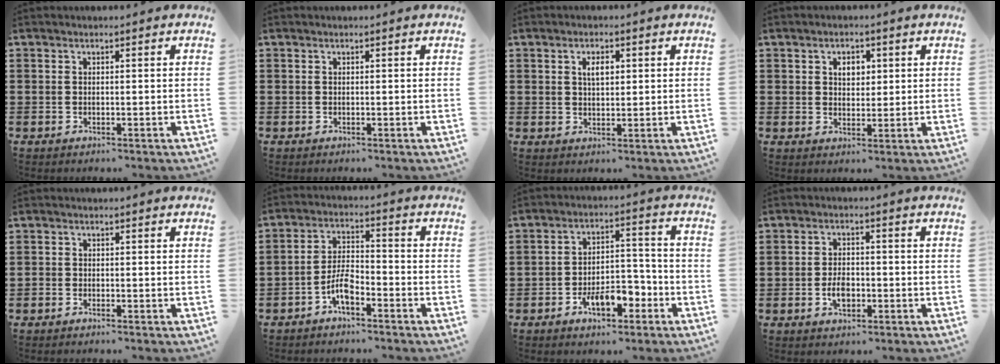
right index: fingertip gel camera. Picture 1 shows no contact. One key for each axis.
{"total": 0.0}
{"total": 2.6, "fx": 0.8, "fy": 1.2, "fz": 2.2, "tx": -0.039, "ty": 0.002, "tz": 0.010}
{"total": 2.9, "fx": 0.9, "fy": 2.1, "fz": 1.8, "tx": -0.034, "ty": 0.006, "tz": 0.012}
{"total": 0.9, "fx": -0.9, "fy": 0.0, "fz": 0.1, "tx": -0.003, "ty": -0.002, "tz": -0.019}
{"total": 5.7, "fx": -3.5, "fy": 2.0, "fz": 4.0, "tx": -0.098, "ty": 0.000, "tz": -0.071}
{"total": 7.1, "fx": -4.0, "fy": 3.6, "fz": 4.7, "tx": -0.070, "ty": 0.018, "tz": -0.073}
{"total": 3.4, "fx": -1.1, "fy": 1.9, "fz": 2.6, "tx": -0.051, "ty": -0.001, "tz": -0.017}